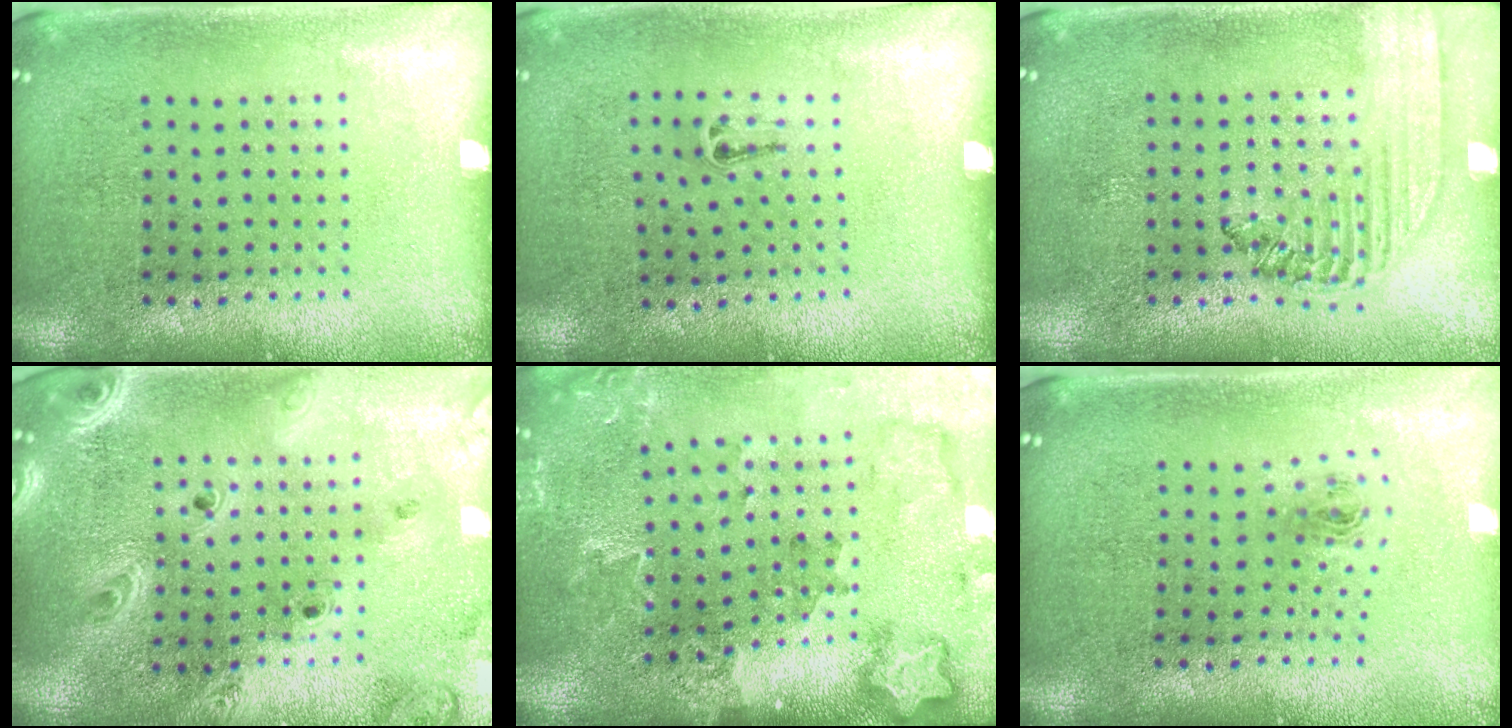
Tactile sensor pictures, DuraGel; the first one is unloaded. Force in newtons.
{"total": 0.5, "press": 0.3, "slide": 0.4}
{"total": 1.6, "press": 1.4, "slide": 0.7}
{"total": 3.0, "press": 2.5, "slide": 1.6}
{"total": 2.0, "press": 1.9, "slide": 0.4}
{"total": 0.9, "press": 0.4, "slide": 0.8}